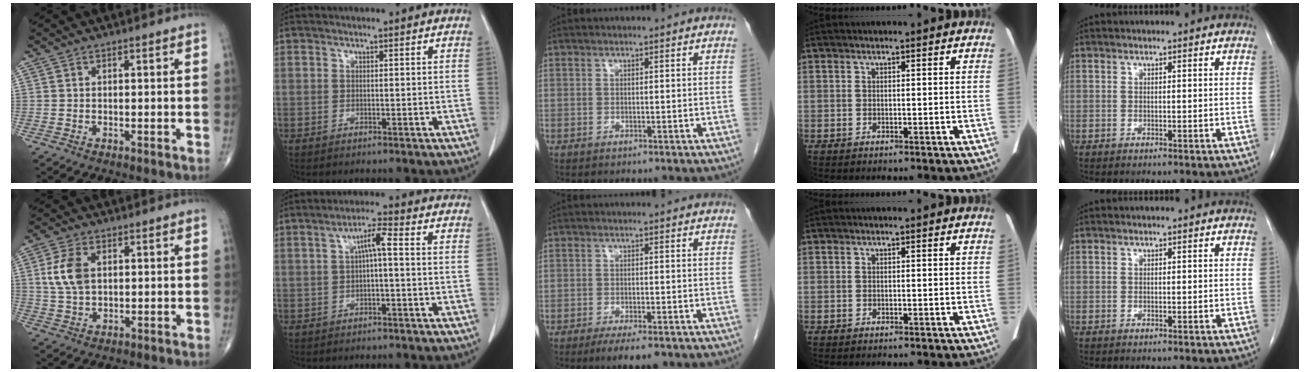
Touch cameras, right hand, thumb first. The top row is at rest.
{"thumb": {"total": 6.3, "force": [1.3, 4.0, 4.7], "torque": [-0.093, -0.001, 0.026]}, "index": {"total": 3.5, "force": [0.5, 0.4, 3.4], "torque": [-0.062, 0.011, 0.008]}, "middle": {"total": 6.3, "force": [-4.5, 1.8, 4.0], "torque": [-0.054, -0.008, -0.066]}}